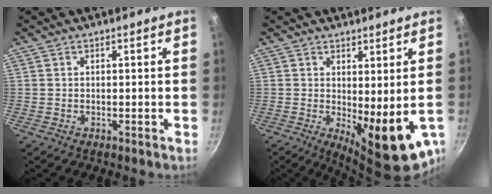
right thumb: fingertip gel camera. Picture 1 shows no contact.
{"total": 11.1, "force": [-0.9, 3.9, 10.3], "torque": [-0.119, -0.012, 0.003]}